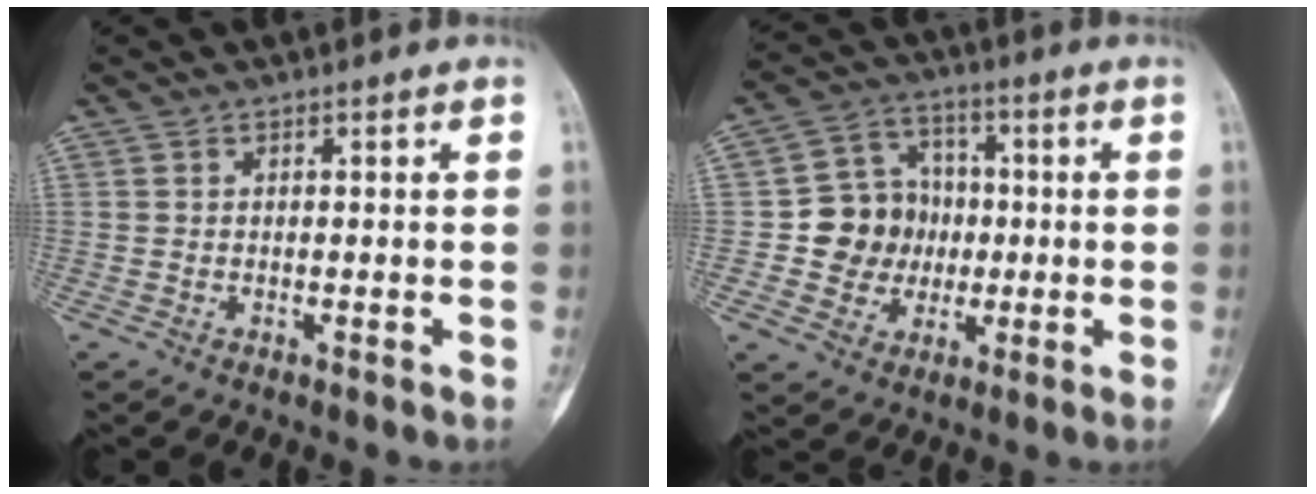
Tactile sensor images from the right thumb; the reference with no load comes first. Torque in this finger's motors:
{"motor_torque": [0.79, 1.52, 0.45, -0.58, 0.12]}